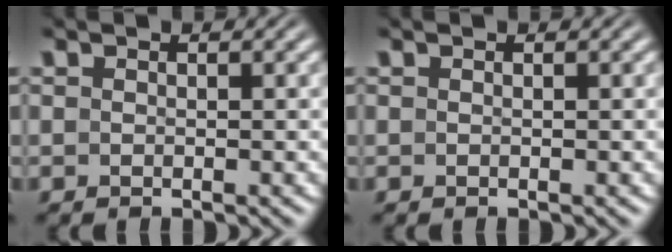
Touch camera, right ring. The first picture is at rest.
{"total": 0.0}